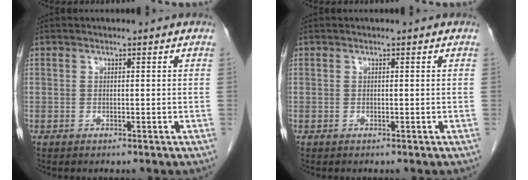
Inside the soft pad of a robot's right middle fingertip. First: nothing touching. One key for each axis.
{"total": 0.0}